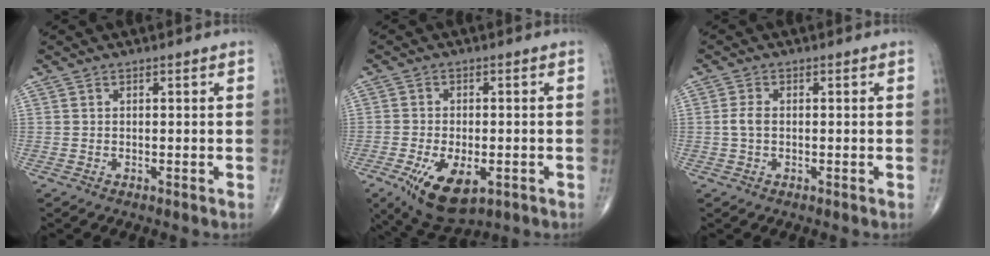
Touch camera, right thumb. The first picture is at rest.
{"total": 11.6, "force": [-4.6, 5.8, 8.8], "torque": [-0.152, -0.003, -0.065]}
{"total": 2.3, "force": [-0.2, 1.3, 1.8], "torque": [-0.042, 0.004, -0.007]}